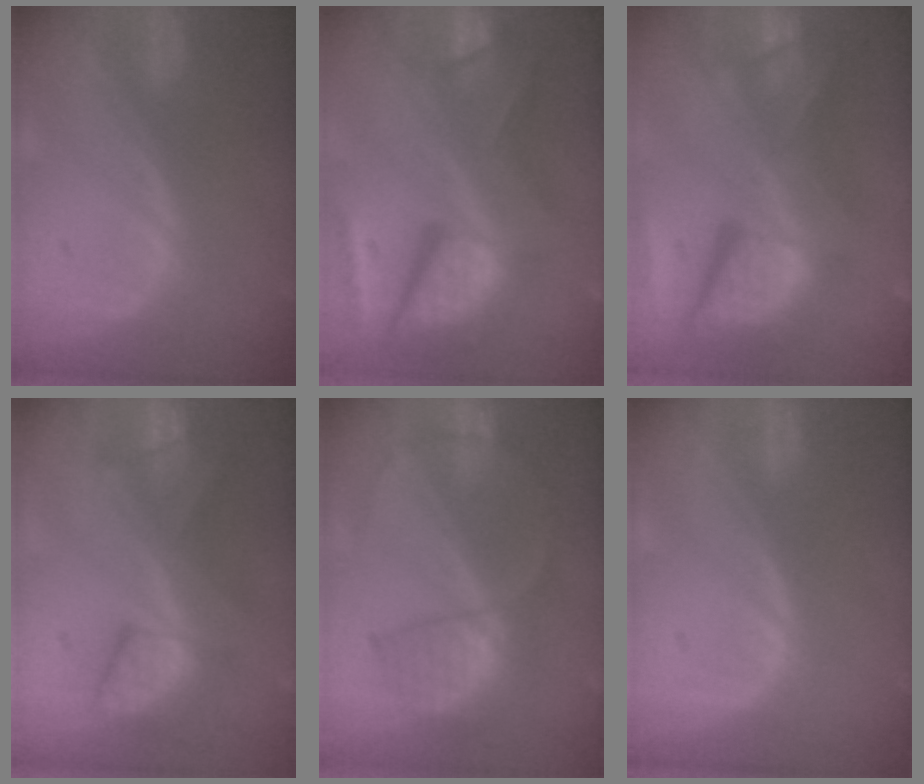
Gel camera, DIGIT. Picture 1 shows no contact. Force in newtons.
{"total": 12.1, "press": 9.9, "slide": 7.0}
{"total": 13.1, "press": 10.8, "slide": 7.5}
{"total": 8.0, "press": 7.4, "slide": 2.9}
{"total": 6.1, "press": 6.0, "slide": 1.1}
{"total": 0.0}